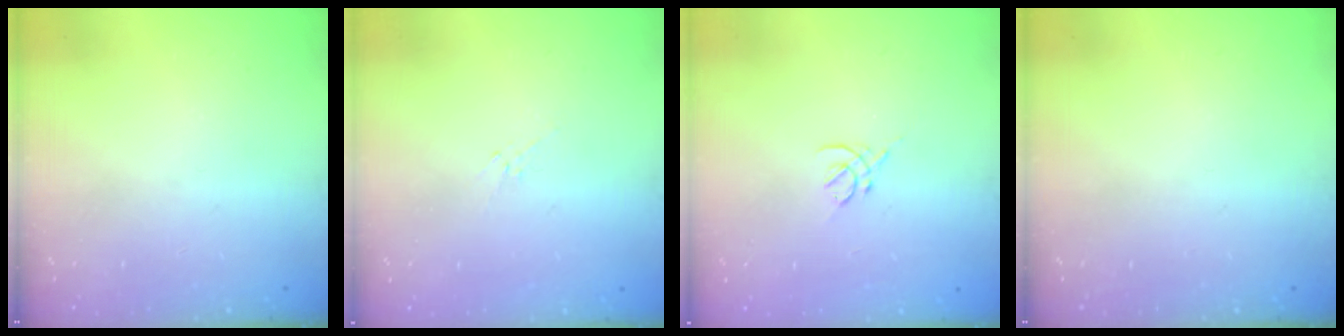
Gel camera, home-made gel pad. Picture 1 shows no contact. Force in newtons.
{"total": 2.1, "press": 2.0, "slide": 0.6}
{"total": 2.7, "press": 2.6, "slide": 0.8}
{"total": 0.0}